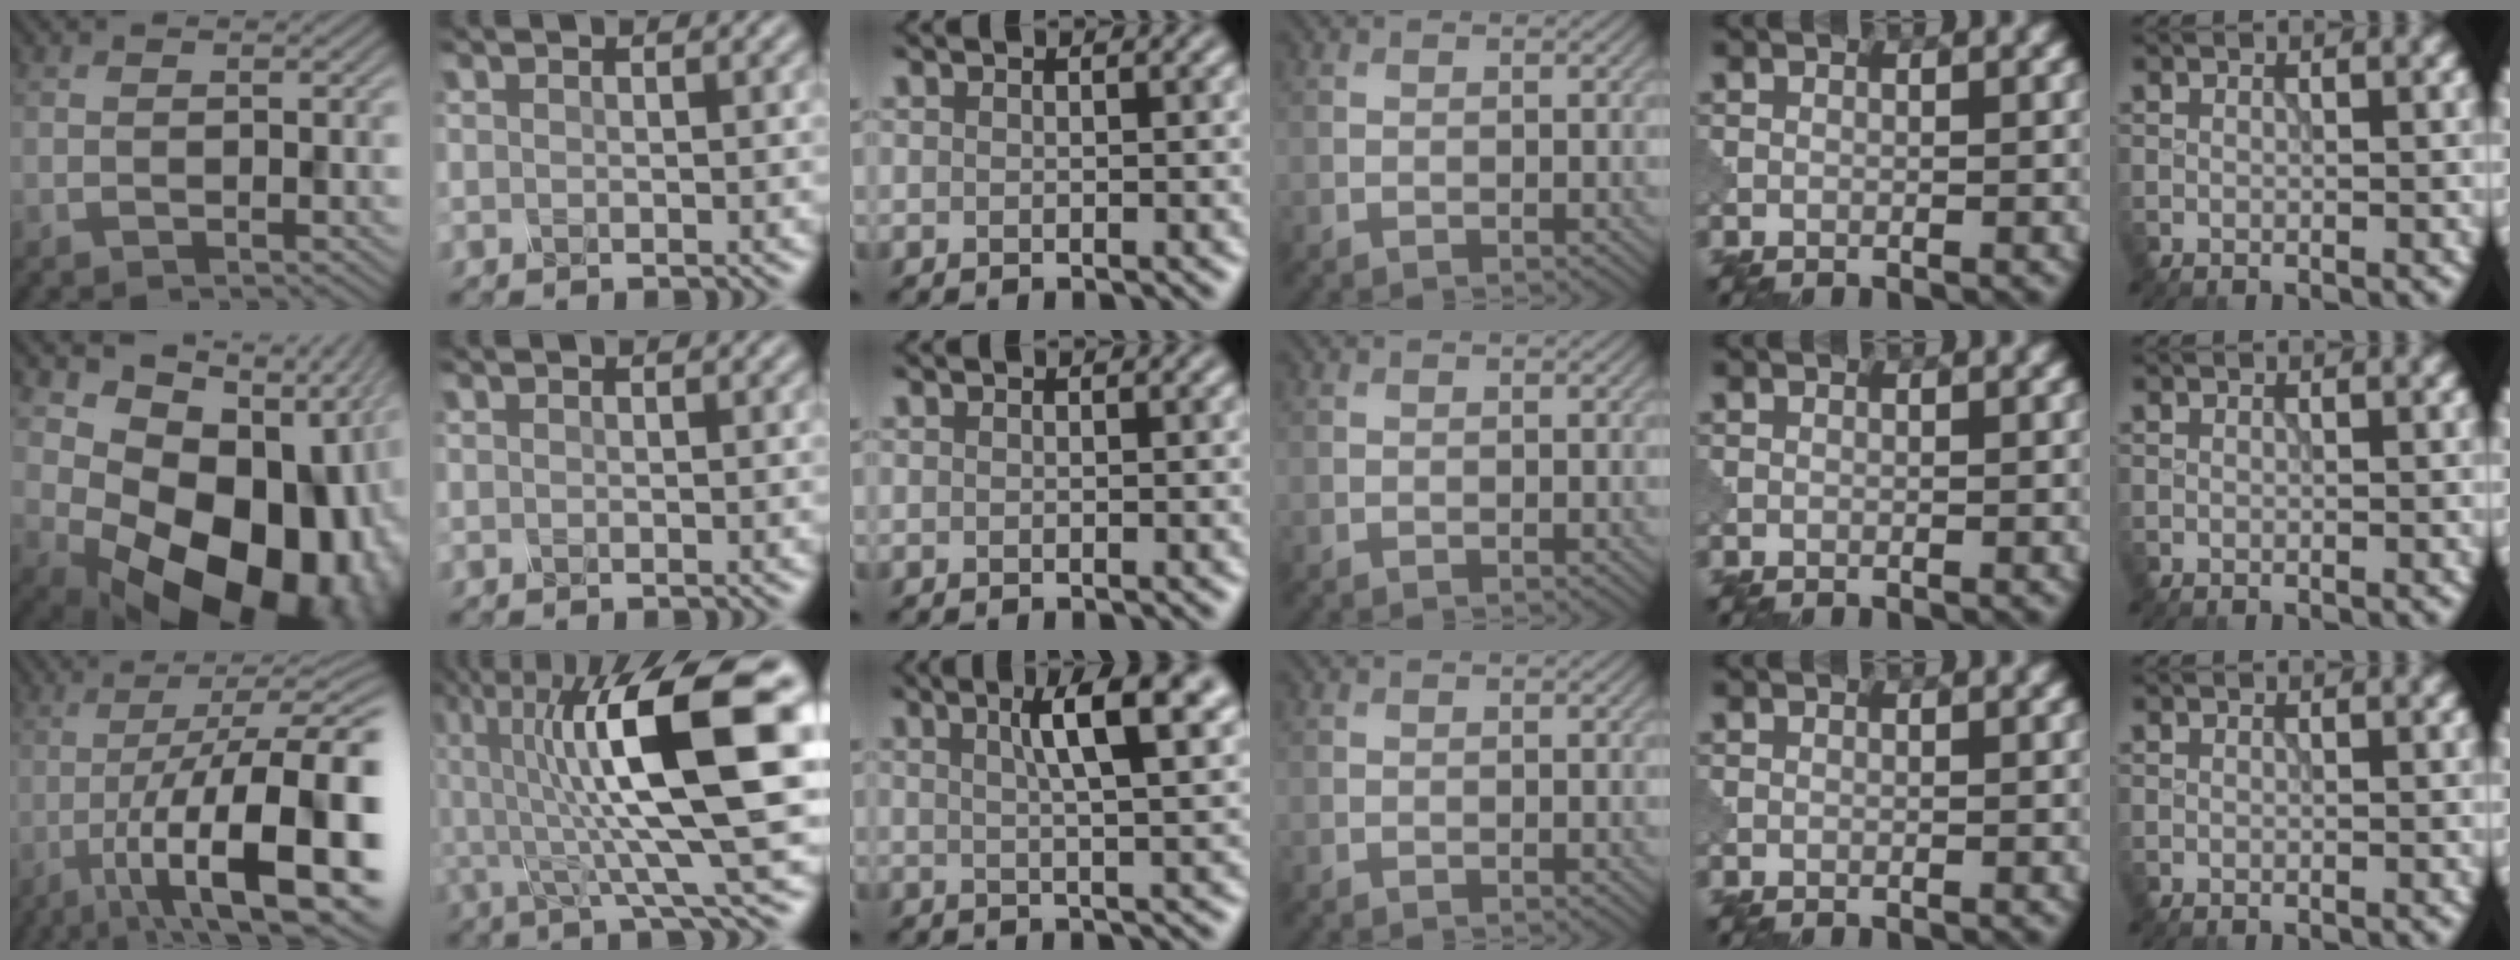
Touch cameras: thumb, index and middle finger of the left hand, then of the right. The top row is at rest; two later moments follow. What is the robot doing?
{"motion": "shake", "object": "plastic piggy bank"}